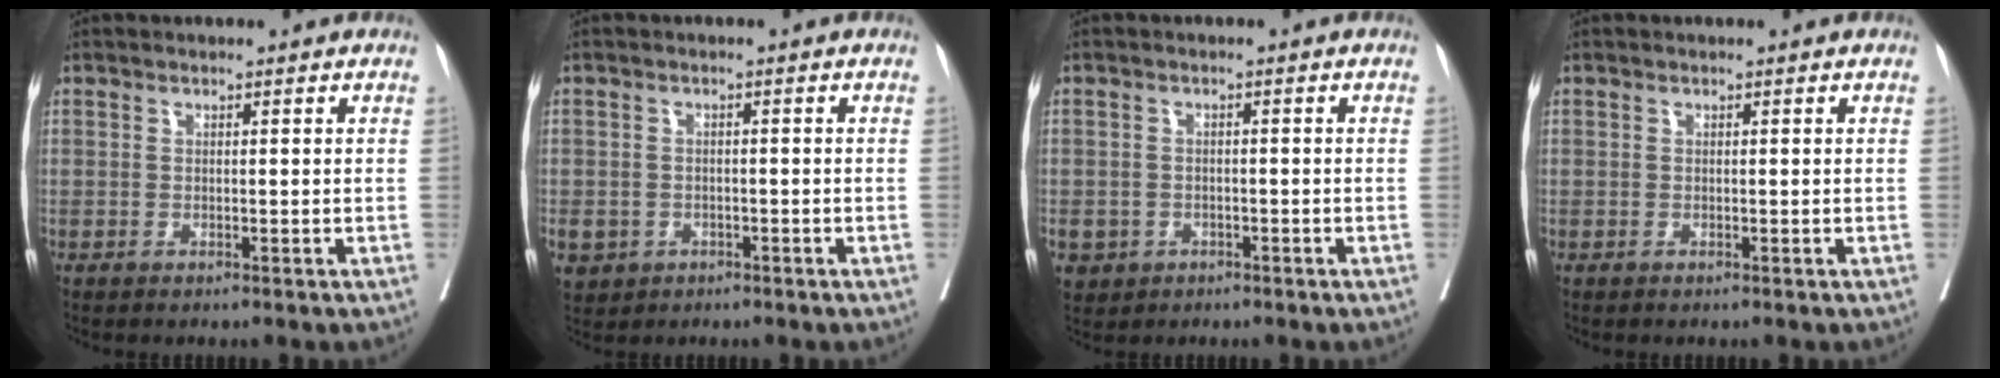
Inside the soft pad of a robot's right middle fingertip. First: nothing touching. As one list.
[{"total": 8.3, "force": [-3.7, 6.9, 2.7], "torque": [-0.079, 0.002, -0.051]}, {"total": 5.9, "force": [-3.0, 4.8, 1.5], "torque": [-0.039, 0.002, -0.043]}, {"total": 0.0}]